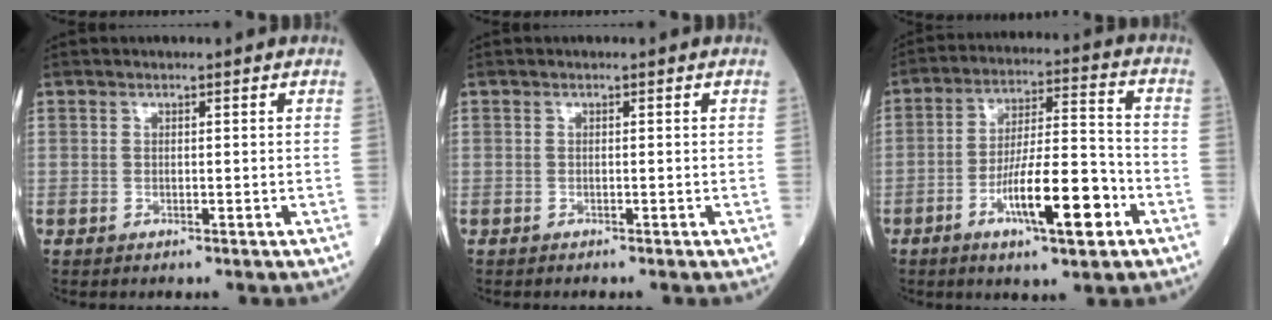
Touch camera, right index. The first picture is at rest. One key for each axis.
{"total": 0.8, "fx": -0.7, "fy": 0.0, "fz": 0.3, "tx": -0.004, "ty": -0.001, "tz": -0.012}
{"total": 12.9, "fx": -5.5, "fy": 2.2, "fz": 11.5, "tx": -0.198, "ty": 0.004, "tz": -0.090}